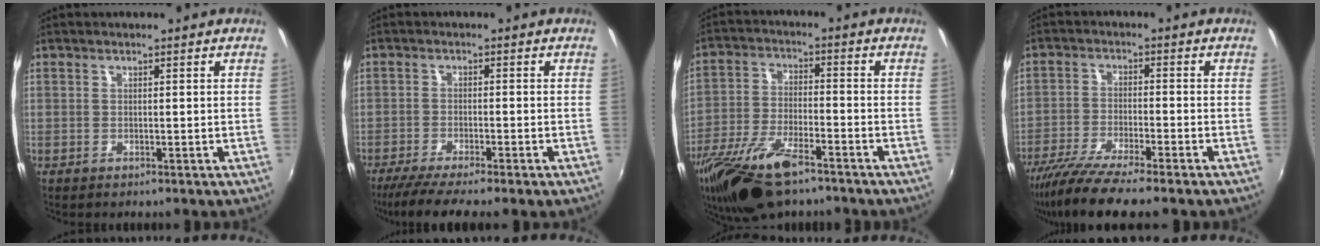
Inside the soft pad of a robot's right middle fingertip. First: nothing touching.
{"total": 7.3, "force": [-5.9, -0.4, 4.2], "torque": [-0.093, -0.024, -0.101]}
{"total": 17.4, "force": [-12.1, 5.8, 11.2], "torque": [-0.238, -0.040, -0.224]}
{"total": 10.4, "force": [-8.5, 0.3, 6.1], "torque": [-0.133, -0.033, -0.149]}